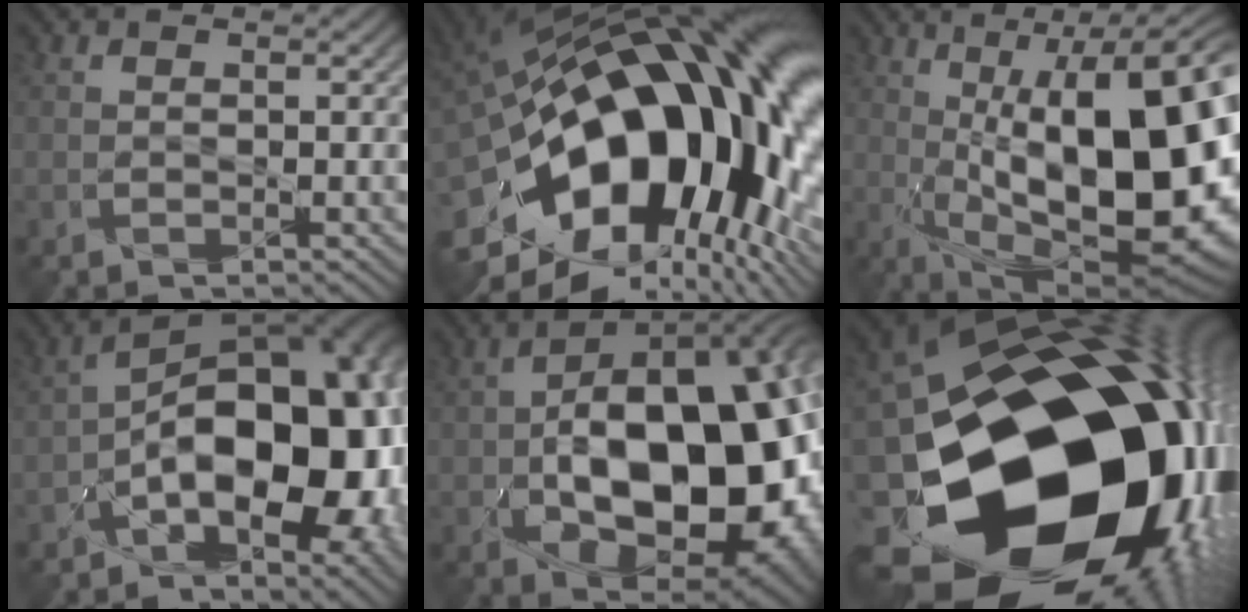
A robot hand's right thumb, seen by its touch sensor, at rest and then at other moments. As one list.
[{"total": 22.6, "force": [-2.7, 13.4, 18.0], "torque": [-0.327, -0.037, -0.040]}, {"total": 20.8, "force": [0.5, 8.6, 19.0], "torque": [-0.286, 0.015, 0.006]}, {"total": 17.9, "force": [-4.9, 9.5, 14.4], "torque": [-0.195, -0.001, -0.079]}, {"total": 20.4, "force": [-3.2, 12.6, 15.8], "torque": [-0.205, -0.030, -0.028]}, {"total": 24.4, "force": [-7.2, 18.1, 14.7], "torque": [-0.259, -0.061, -0.104]}]